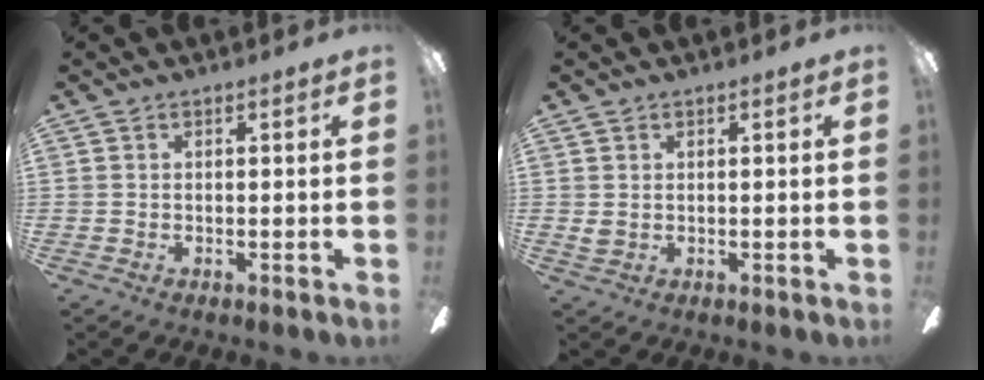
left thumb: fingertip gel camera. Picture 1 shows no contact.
{"total": 1.5, "force": [0.5, 1.3, 0.6], "torque": [-0.012, 0.003, 0.008]}